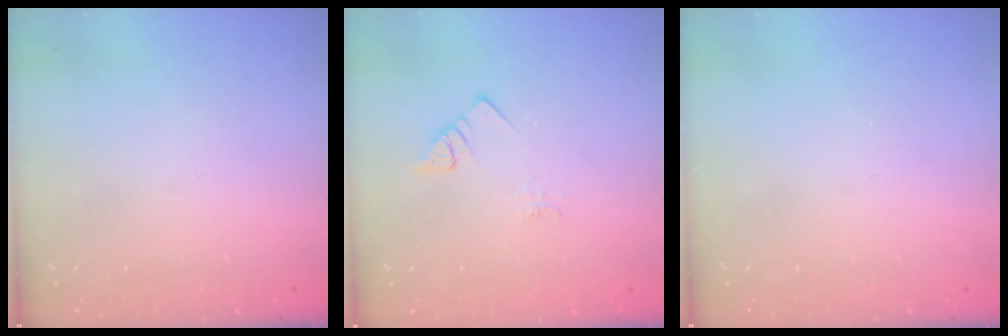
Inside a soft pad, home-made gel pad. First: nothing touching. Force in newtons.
{"total": 2.3, "press": 2.3, "slide": 0.4}
{"total": 0.0}